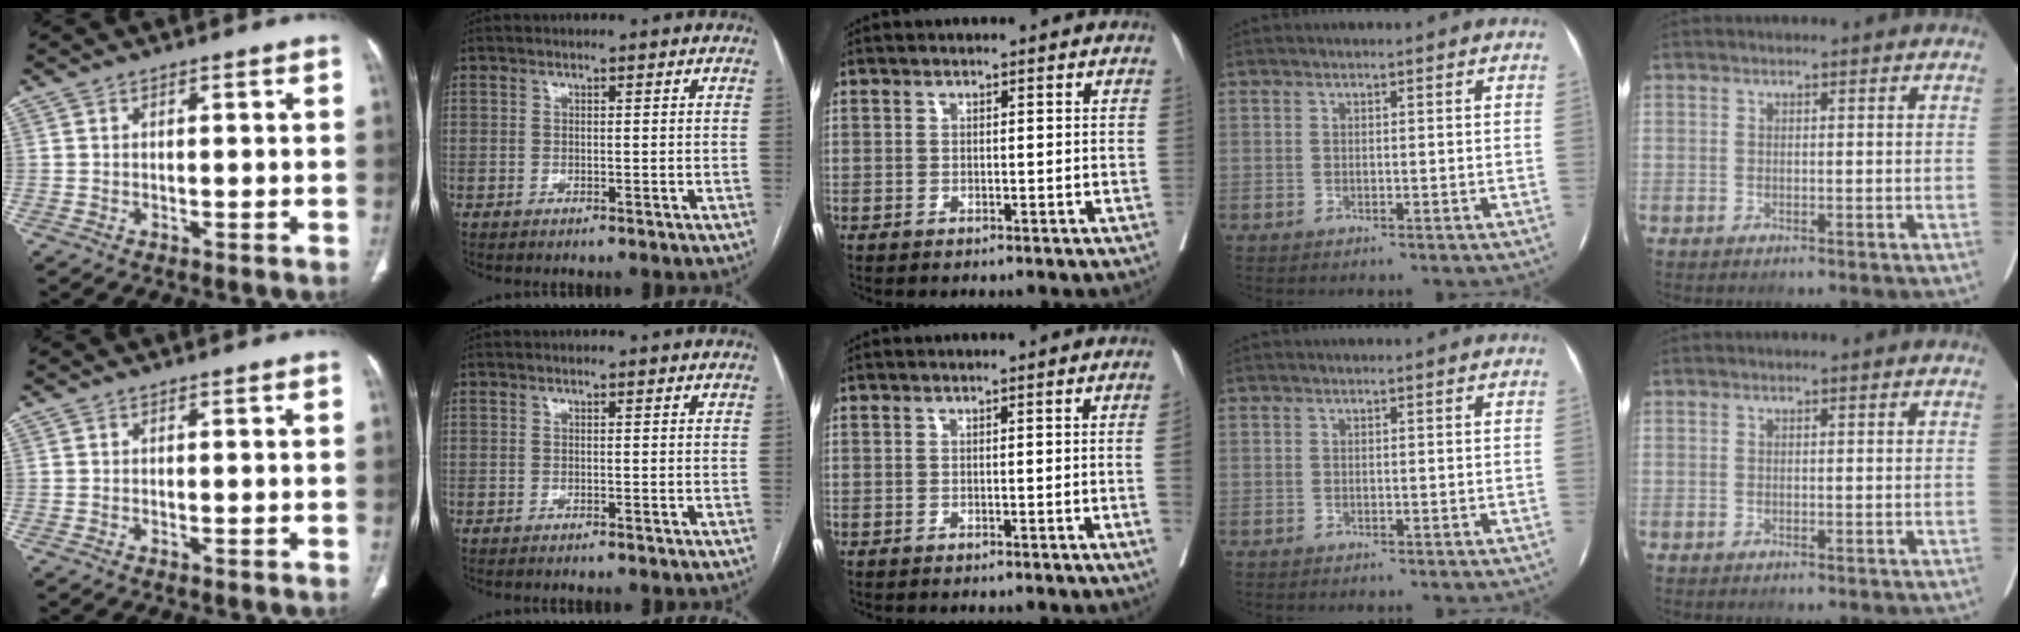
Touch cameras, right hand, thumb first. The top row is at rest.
{"middle": {"total": 1.5, "force": [-0.4, -0.6, 1.4], "torque": [-0.018, -0.002, -0.006]}}